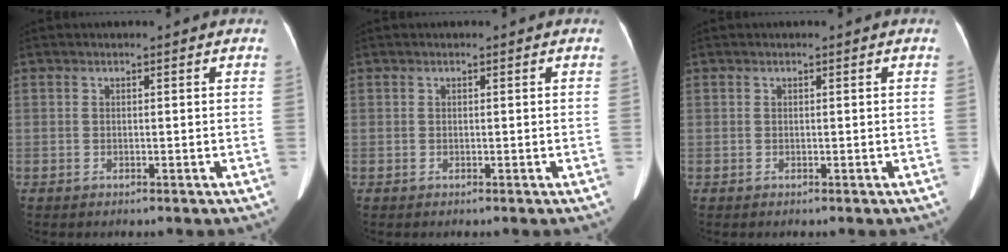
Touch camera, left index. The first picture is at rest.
{"total": 0.0}
{"total": 0.0}